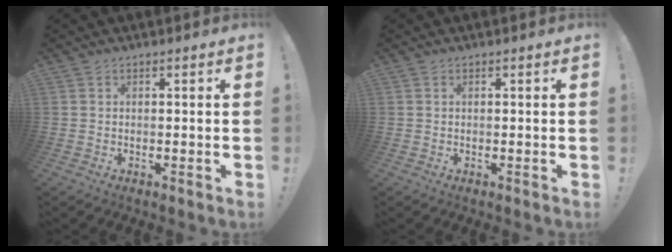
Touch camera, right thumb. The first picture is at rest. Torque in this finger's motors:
{"motor_torque": [0.12, 0.04, 0.27, -0.21, -0.02]}